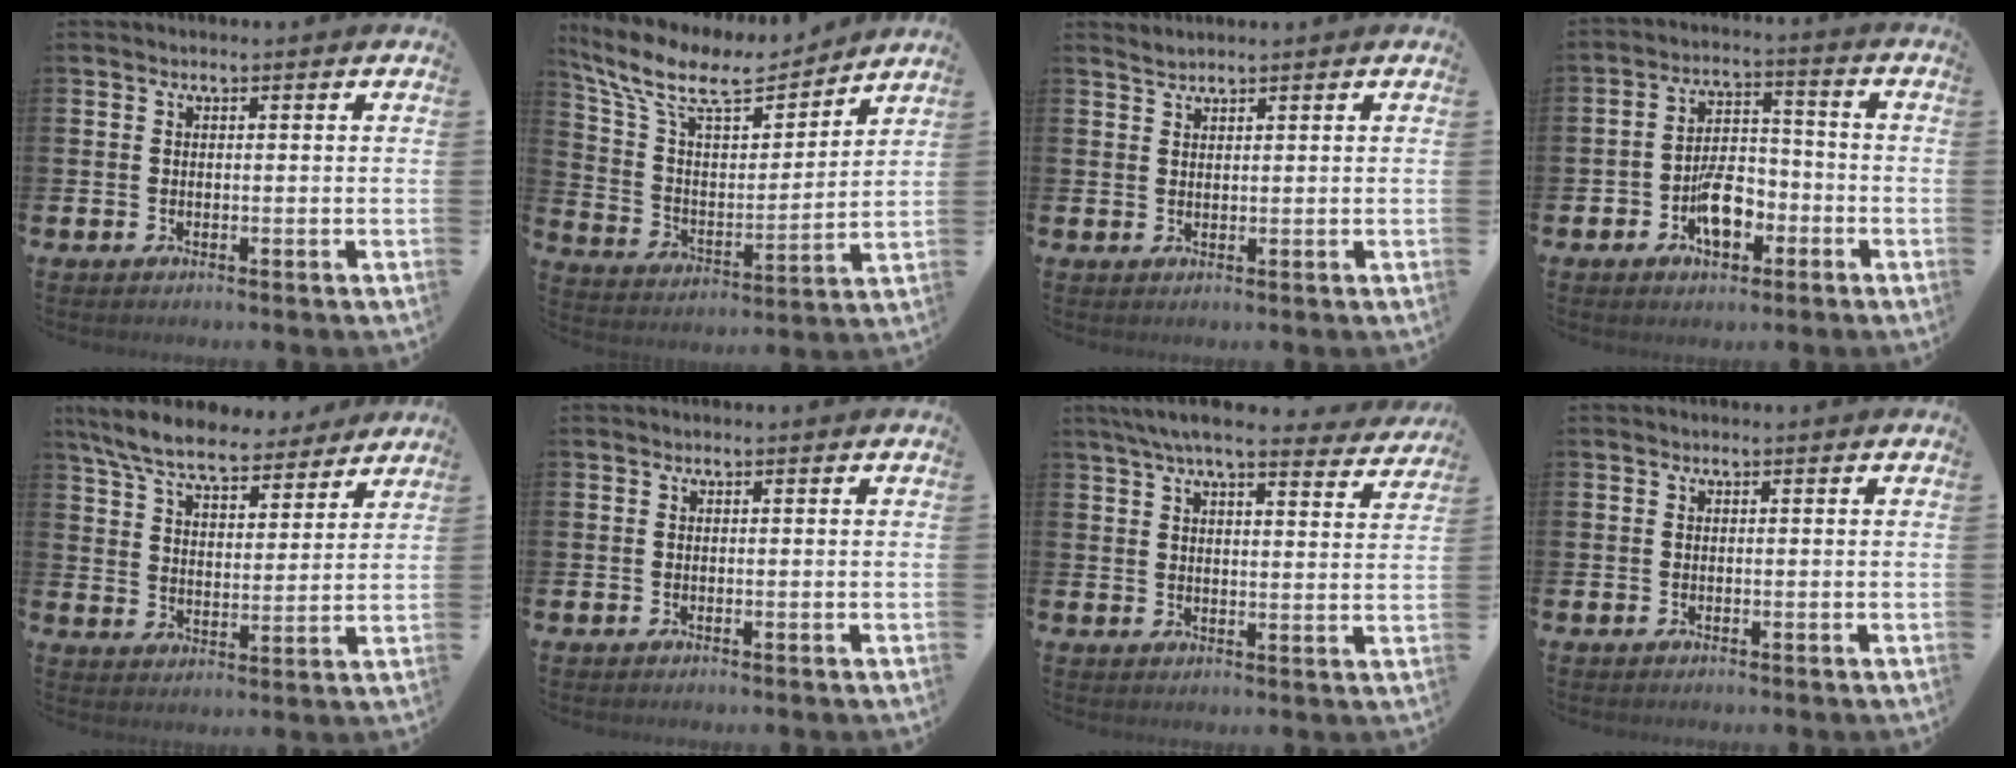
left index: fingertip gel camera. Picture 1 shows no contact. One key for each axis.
{"total": 11.2, "fx": 9.5, "fy": 3.5, "fz": 4.7, "tx": -0.130, "ty": -0.059, "tz": 0.163}
{"total": 1.4, "fx": 1.4, "fy": 0.1, "fz": 0.0, "tx": 0.002, "ty": 0.000, "tz": 0.027}
{"total": 7.1, "fx": -3.0, "fy": 4.1, "fz": 4.9, "tx": -0.084, "ty": 0.016, "tz": -0.055}
{"total": 8.2, "fx": 7.4, "fy": 1.9, "fz": 2.8, "tx": -0.089, "ty": -0.036, "tz": 0.133}
{"total": 0.0}
{"total": 7.3, "fx": 6.6, "fy": 1.1, "fz": 2.9, "tx": -0.065, "ty": -0.029, "tz": 0.117}
{"total": 0.0}